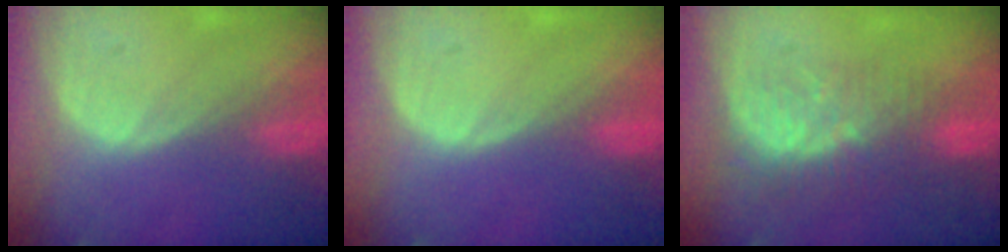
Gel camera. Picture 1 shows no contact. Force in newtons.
{"total": 0.0}
{"total": 8.5, "press": 7.4, "slide": 4.1}